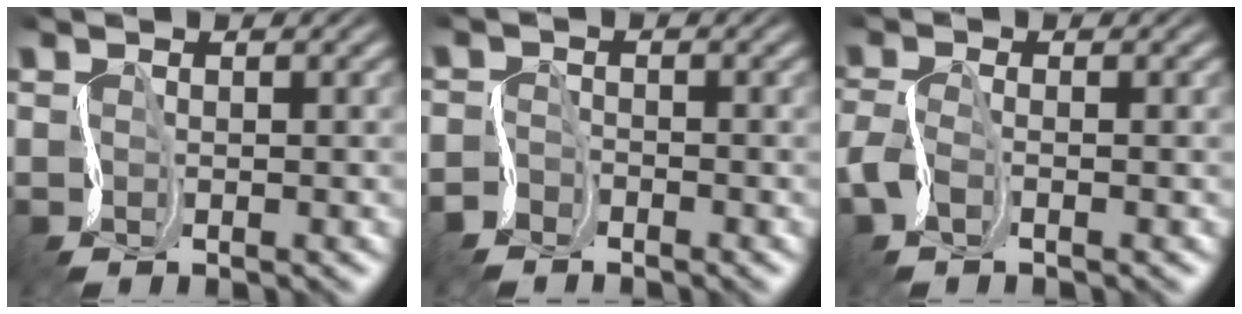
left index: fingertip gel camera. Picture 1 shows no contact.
{"total": 1.5, "force": [-1.4, 0.6, -0.1], "torque": [-0.002, 0.002, -0.037]}
{"total": 2.1, "force": [-0.9, 0.8, 1.7], "torque": [-0.054, 0.000, -0.025]}